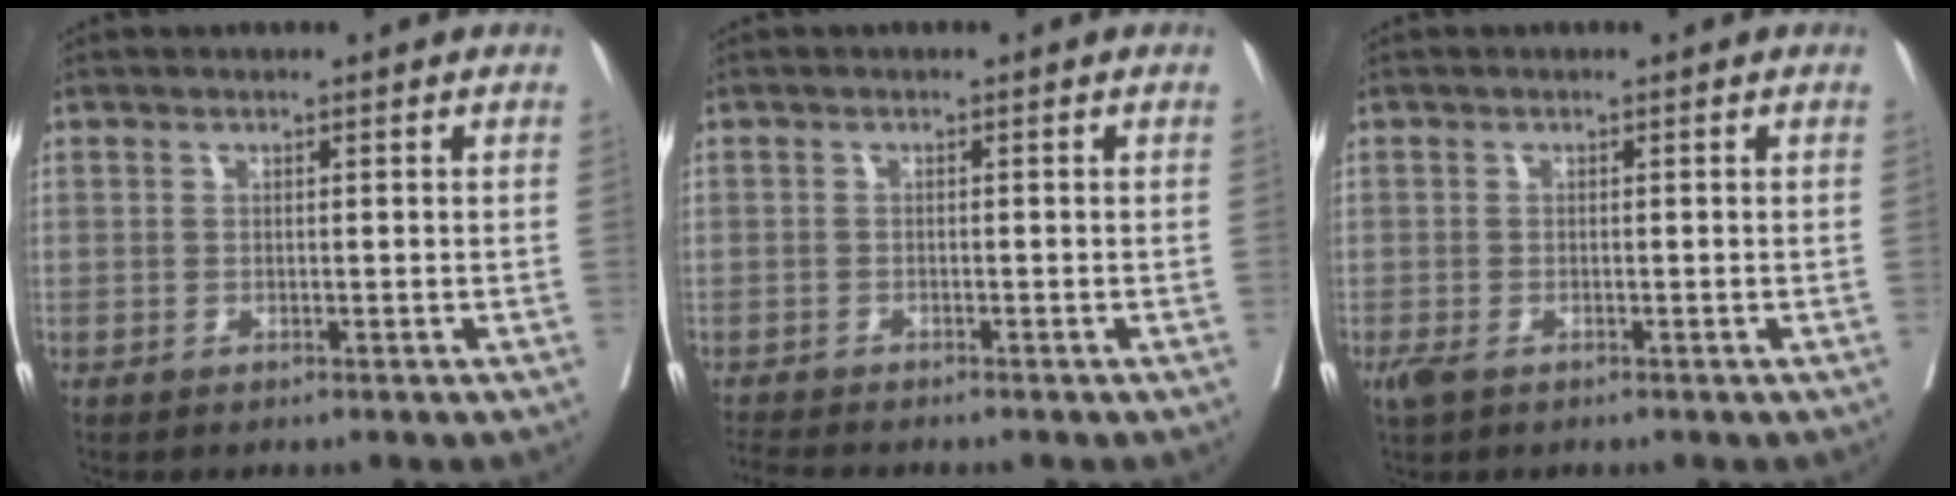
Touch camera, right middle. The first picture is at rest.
{"total": 3.7, "force": [-3.5, 0.1, 1.2], "torque": [-0.019, -0.014, -0.061]}
{"total": 2.5, "force": [-1.5, 1.2, 1.6], "torque": [-0.040, -0.009, -0.025]}